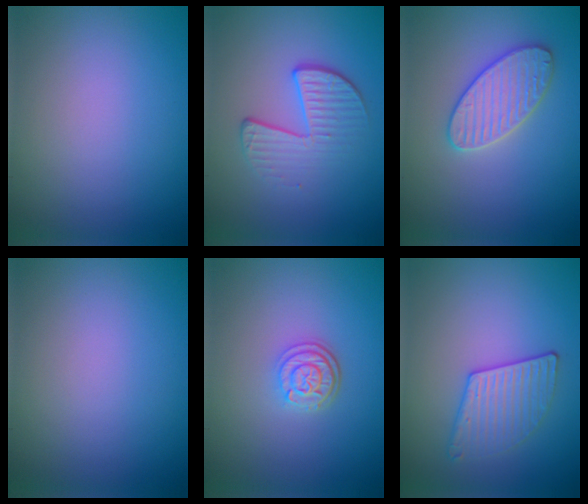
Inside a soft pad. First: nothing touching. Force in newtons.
{"total": 3.9, "press": 2.7, "slide": 2.8}
{"total": 3.7, "press": 3.6, "slide": 0.5}
{"total": 0.0}
{"total": 3.1, "press": 2.4, "slide": 1.8}
{"total": 3.0, "press": 2.9, "slide": 0.7}